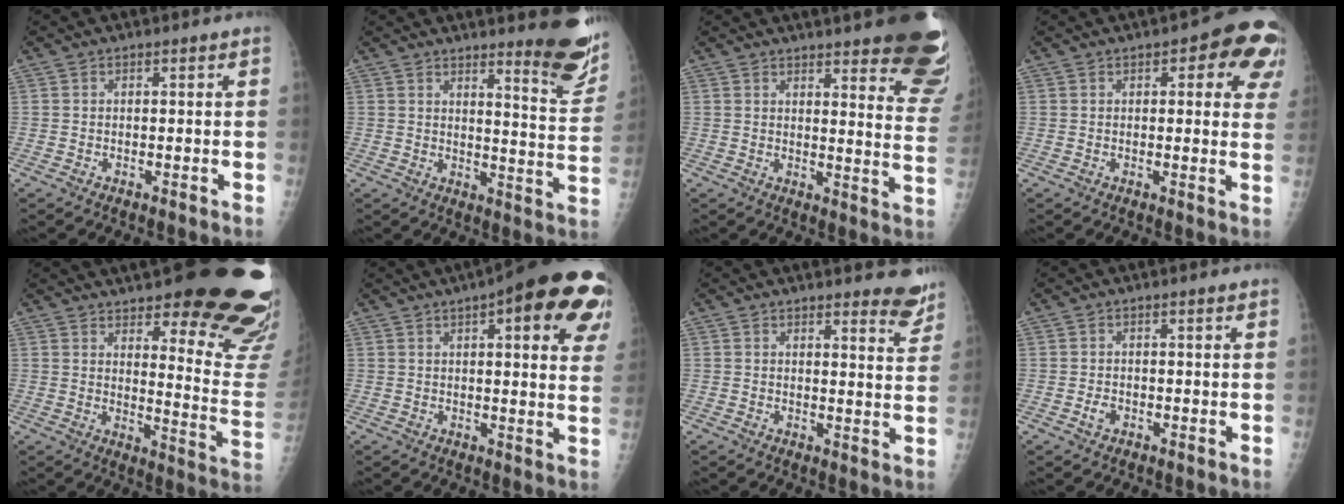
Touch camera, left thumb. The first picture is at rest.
{"total": 12.6, "force": [9.6, 2.3, 7.9], "torque": [-0.069, -0.082, 0.116]}
{"total": 22.0, "force": [16.3, 4.8, 14.0], "torque": [-0.137, -0.101, 0.181]}
{"total": 11.4, "force": [4.8, 4.6, 9.3], "torque": [-0.058, -0.007, 0.044]}
{"total": 27.0, "force": [20.2, 6.4, 16.7], "torque": [-0.175, -0.133, 0.248]}
{"total": 21.4, "force": [9.8, 6.2, 18.0], "torque": [-0.202, -0.005, 0.112]}
{"total": 5.6, "force": [5.2, 1.3, 1.8], "torque": [0.000, -0.041, 0.048]}
{"total": 1.4, "force": [-0.5, 1.0, 0.9], "torque": [-0.015, 0.002, -0.008]}